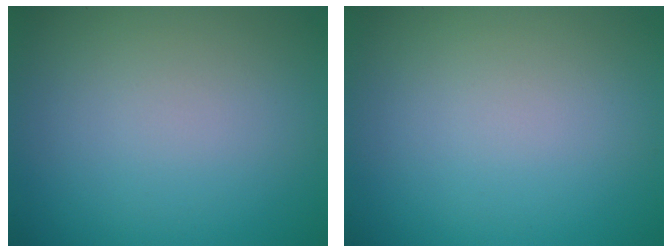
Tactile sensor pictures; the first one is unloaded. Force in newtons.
{"total": 0.0}